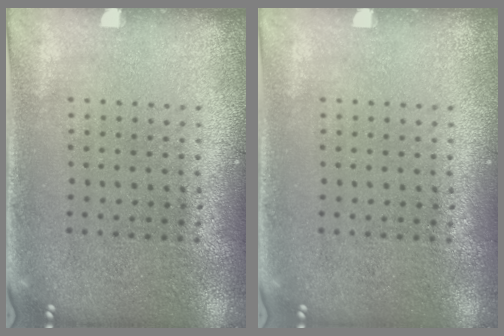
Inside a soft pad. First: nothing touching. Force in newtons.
{"total": 0.0}